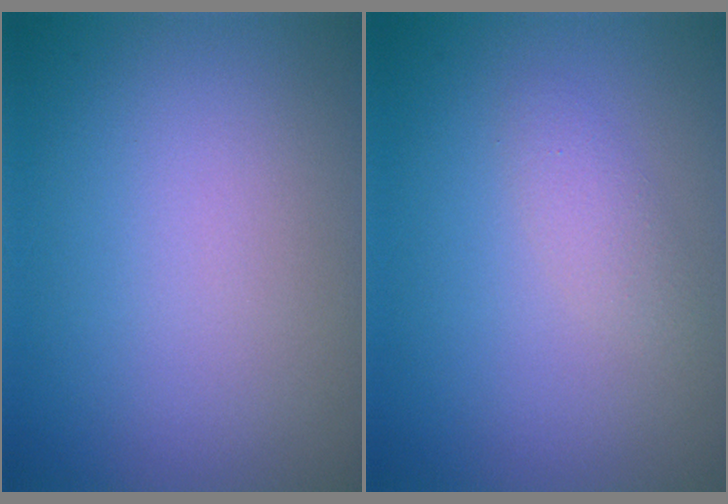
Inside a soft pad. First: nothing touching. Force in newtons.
{"total": 1.4, "press": 1.4, "slide": 0.1}